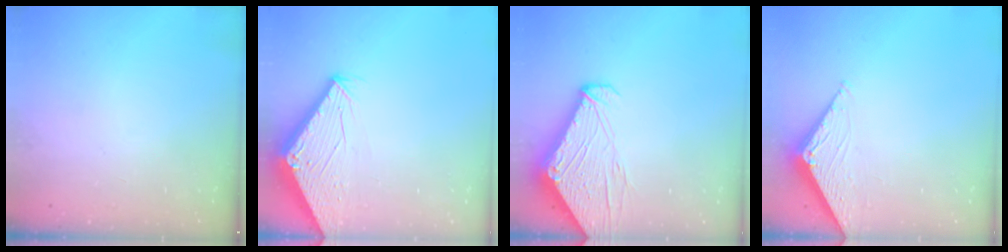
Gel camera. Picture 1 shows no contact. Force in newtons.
{"total": 2.7, "press": 2.7, "slide": 0.1}
{"total": 9.6, "press": 9.6, "slide": 1.1}
{"total": 3.1, "press": 3.1, "slide": 0.4}